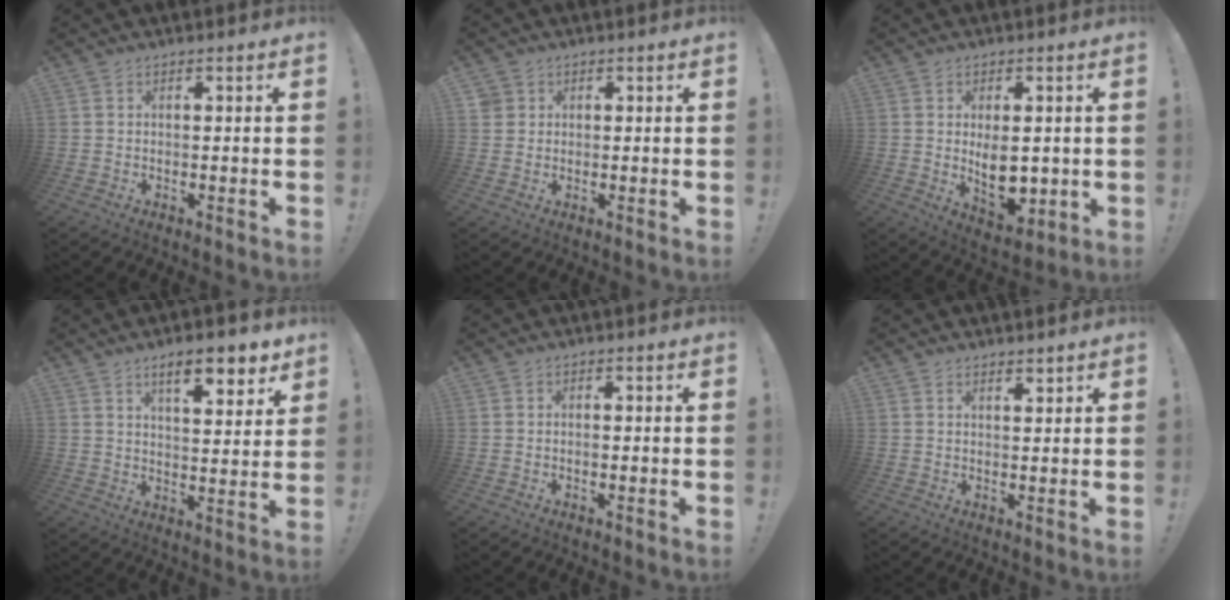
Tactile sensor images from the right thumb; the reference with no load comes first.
{"total": 2.4, "force": [1.3, 2.0, 0.4], "torque": [-0.011, 0.000, 0.025]}
{"total": 8.9, "force": [0.4, 5.4, 7.1], "torque": [-0.092, -0.010, 0.012]}
{"total": 9.7, "force": [6.2, 2.5, 7.0], "torque": [-0.094, -0.034, 0.100]}
{"total": 0.6, "force": [-0.4, 0.3, 0.3], "torque": [-0.009, 0.002, -0.006]}
{"total": 1.7, "force": [1.6, 0.3, 0.4], "torque": [0.000, -0.013, 0.028]}